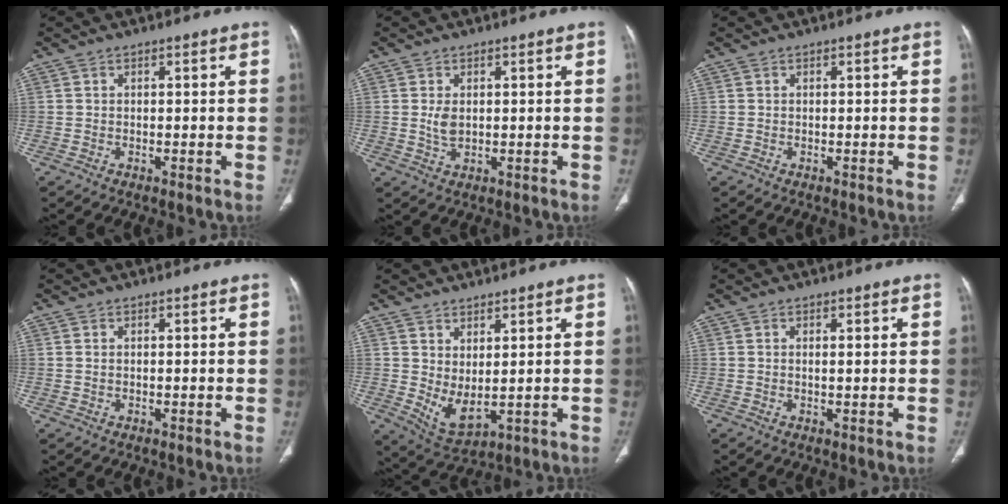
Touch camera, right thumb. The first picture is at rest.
{"total": 2.8, "force": [0.4, 1.7, 2.3], "torque": [-0.046, -0.008, 0.012]}
{"total": 0.0}
{"total": 0.6, "force": [0.1, 0.3, 0.4], "torque": [-0.013, 0.001, 0.004]}
{"total": 6.4, "force": [1.4, 2.9, 5.5], "torque": [-0.100, -0.023, 0.044]}
{"total": 0.8, "force": [0.3, 0.1, 0.7], "torque": [-0.015, -0.001, 0.004]}